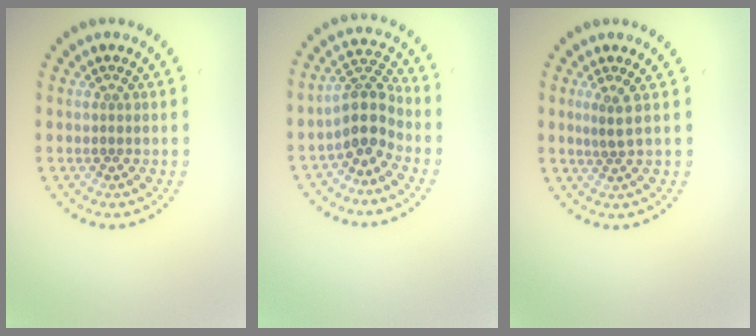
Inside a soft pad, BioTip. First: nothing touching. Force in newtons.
{"total": 3.6, "press": 2.9, "slide": 2.2}
{"total": 1.5, "press": 1.0, "slide": 1.1}